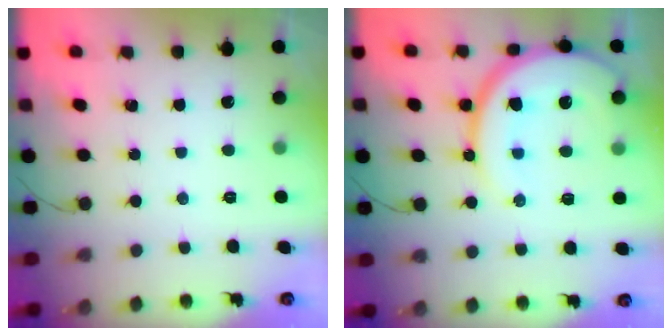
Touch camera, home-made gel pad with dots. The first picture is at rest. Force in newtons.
{"total": 16.4, "press": 16.3, "slide": 1.4}